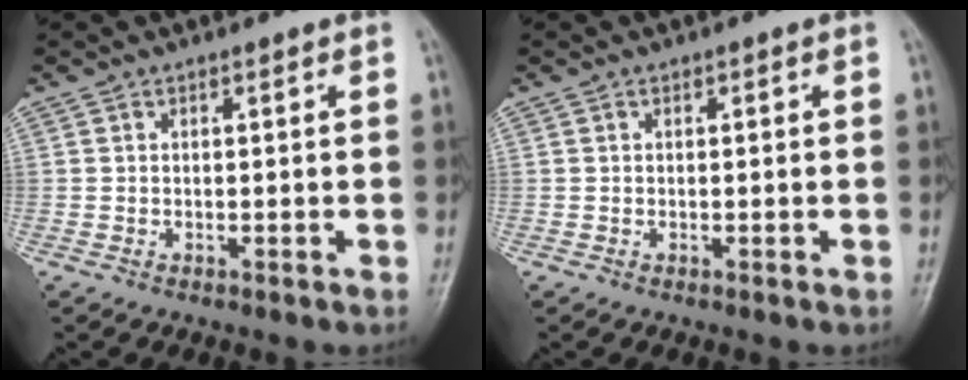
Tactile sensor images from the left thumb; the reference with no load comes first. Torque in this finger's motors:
{"motor_torque": [-0.23, 0.01, -0.17, -0.04, 0.00]}